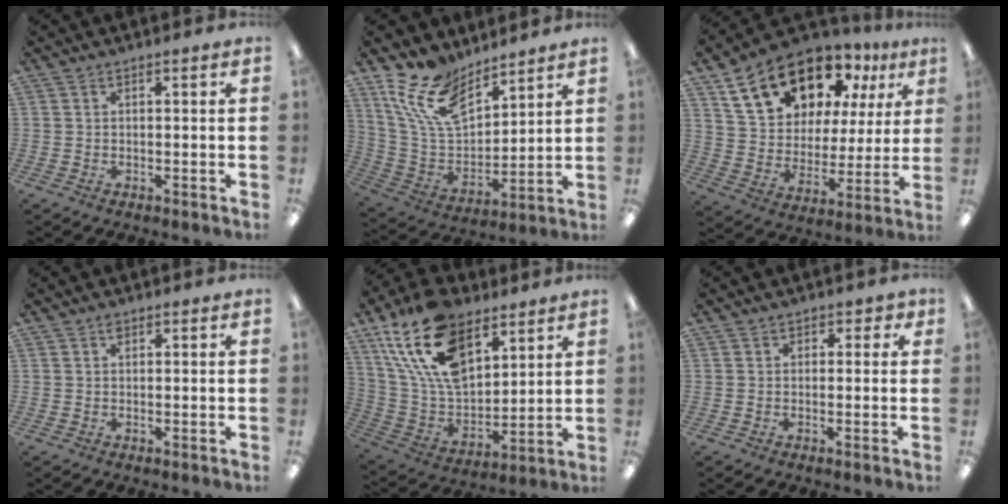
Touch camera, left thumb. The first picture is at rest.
{"total": 15.3, "force": [10.6, 7.9, 7.8], "torque": [-0.178, -0.043, 0.204]}
{"total": 18.8, "force": [12.0, 11.4, 9.0], "torque": [-0.158, -0.057, 0.219]}
{"total": 0.9, "force": [0.5, 0.5, 0.5], "torque": [-0.012, 0.004, 0.008]}
{"total": 21.2, "force": [12.1, 12.0, 12.6], "torque": [-0.273, -0.055, 0.219]}
{"total": 1.6, "force": [0.5, 1.4, 0.7], "torque": [-0.006, 0.003, 0.005]}